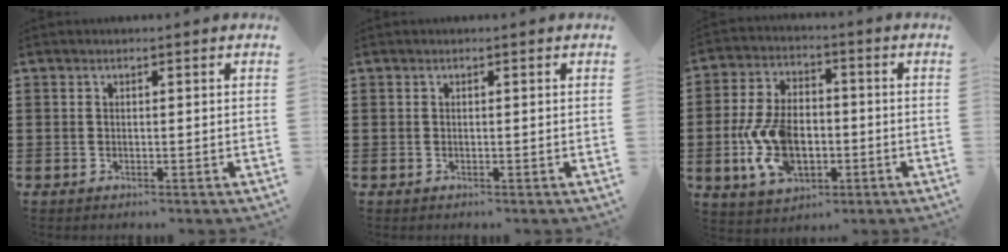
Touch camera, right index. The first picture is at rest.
{"total": 0.0}
{"total": 11.1, "force": [-2.2, 6.7, 8.6], "torque": [-0.201, 0.003, -0.042]}